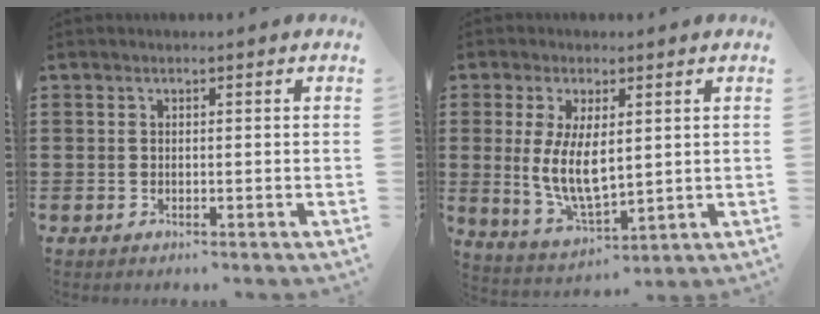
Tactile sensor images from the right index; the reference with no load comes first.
{"total": 8.0, "force": [0.7, 3.7, 7.1], "torque": [-0.144, -0.004, 0.010]}